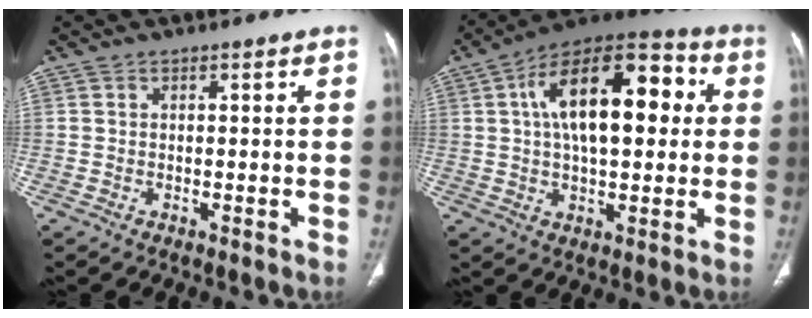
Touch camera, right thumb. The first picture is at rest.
{"total": 20.2, "force": [3.9, 9.9, 17.2], "torque": [-0.247, 0.028, 0.053]}